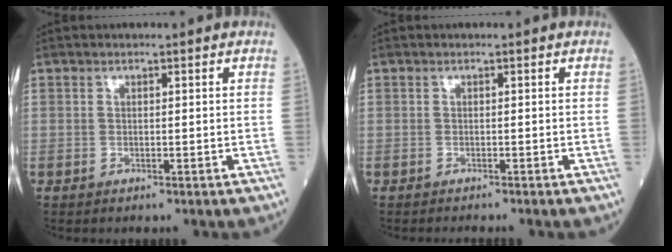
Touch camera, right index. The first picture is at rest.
{"total": 1.4, "force": [-1.2, -0.3, 0.5], "torque": [-0.004, 0.001, -0.017]}